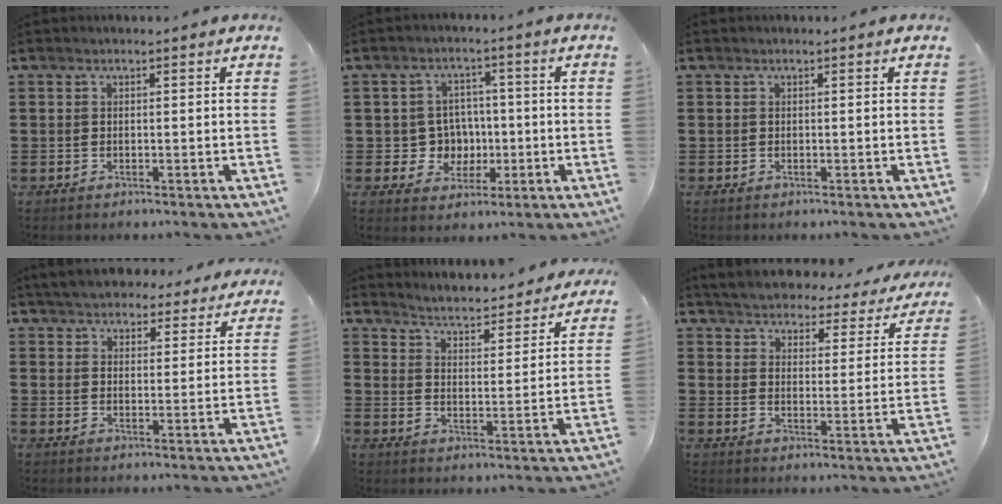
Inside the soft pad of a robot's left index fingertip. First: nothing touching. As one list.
[{"total": 5.6, "force": [-0.2, 5.4, 1.6], "torque": [-0.045, 0.010, -0.002]}, {"total": 0.0}, {"total": 5.2, "force": [5.0, 1.0, 0.8], "torque": [-0.035, -0.017, 0.092]}, {"total": 4.1, "force": [4.1, -0.3, 0.2], "torque": [-0.028, -0.039, 0.066]}, {"total": 4.5, "force": [4.5, 0.1, 0.1], "torque": [-0.030, -0.038, 0.074]}]